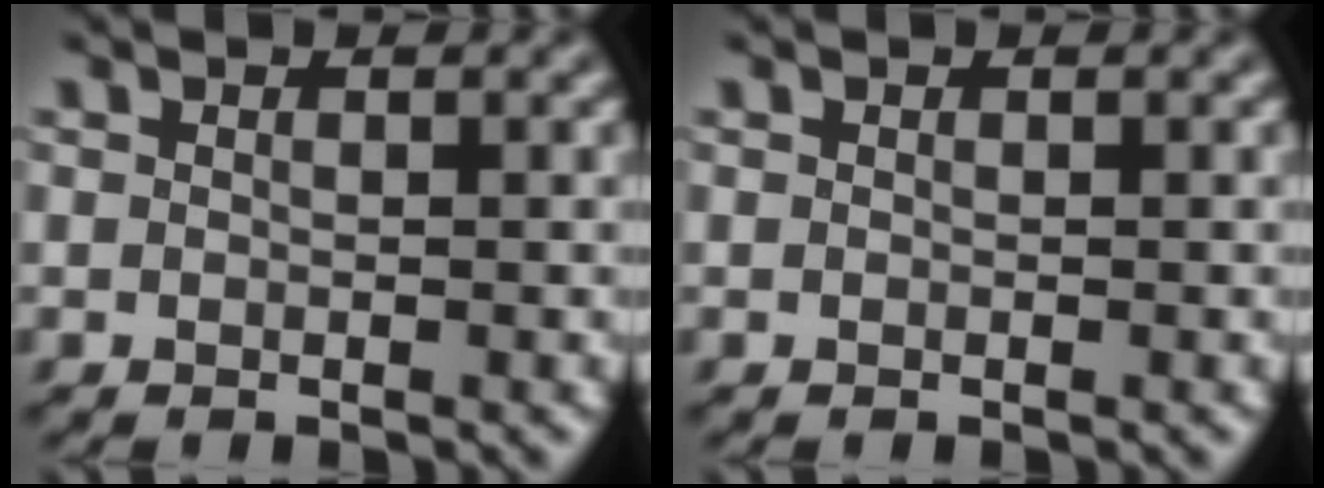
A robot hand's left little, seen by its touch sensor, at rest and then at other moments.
{"total": 0.0}